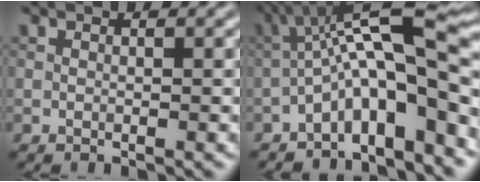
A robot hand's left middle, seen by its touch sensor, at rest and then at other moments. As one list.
[{"total": 11.2, "force": [-3.3, 2.8, 10.3], "torque": [-0.158, 0.034, -0.058]}]